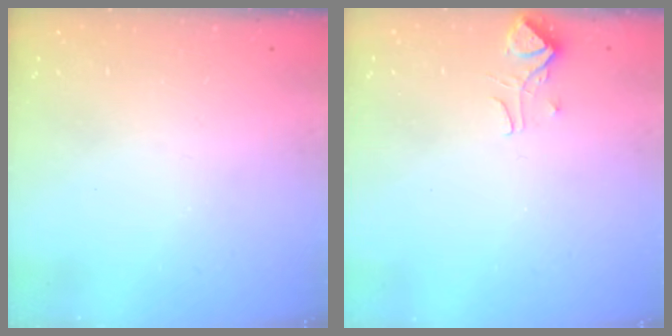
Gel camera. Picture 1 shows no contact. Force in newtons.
{"total": 0.9, "press": 0.5, "slide": 0.8}